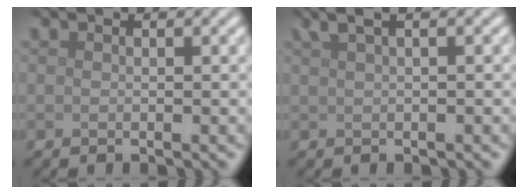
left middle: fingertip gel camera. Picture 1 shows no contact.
{"total": 2.7, "force": [1.5, 0.9, 2.1], "torque": [-0.031, 0.008, 0.024]}